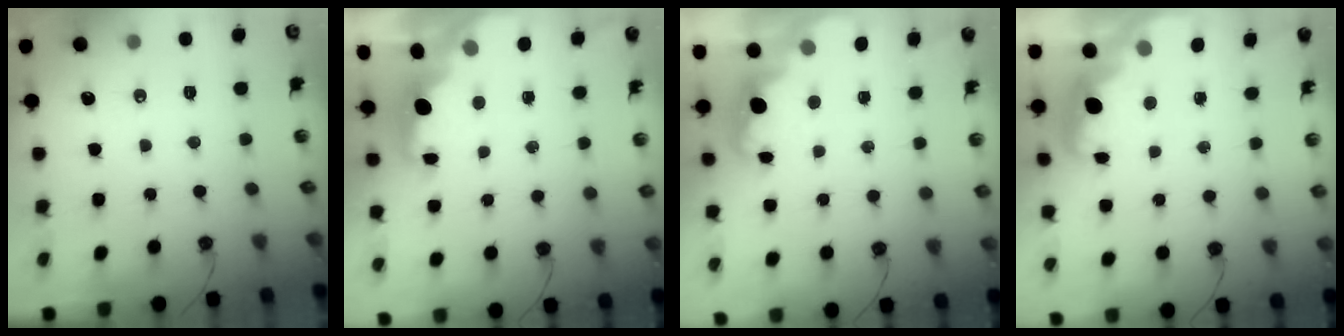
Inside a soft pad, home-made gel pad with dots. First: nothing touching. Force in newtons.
{"total": 2.1, "press": 2.0, "slide": 0.8}
{"total": 2.2, "press": 2.1, "slide": 0.5}
{"total": 2.7, "press": 2.6, "slide": 0.8}